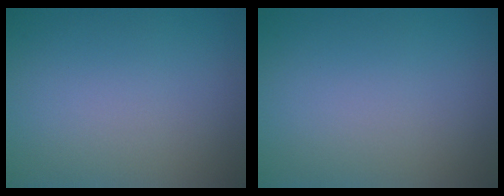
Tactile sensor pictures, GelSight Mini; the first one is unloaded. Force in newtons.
{"total": 0.0}